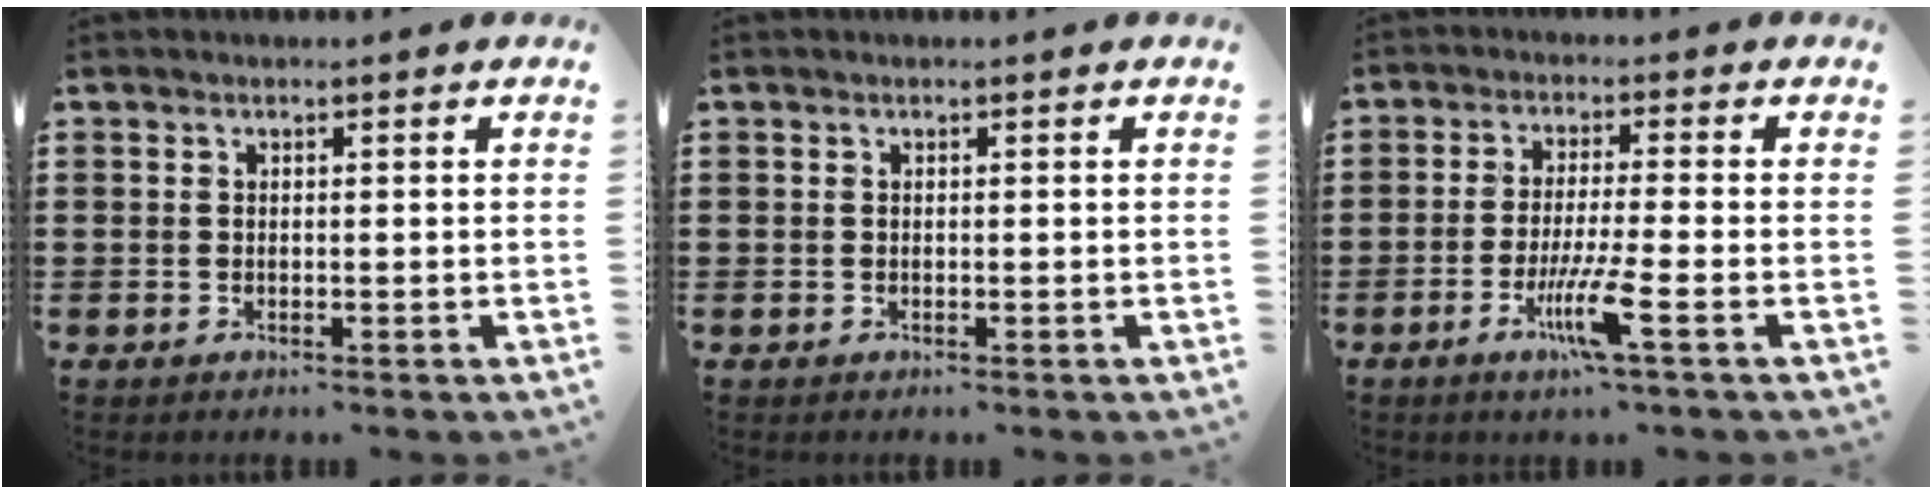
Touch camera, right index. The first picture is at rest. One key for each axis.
{"total": 0.0}
{"total": 7.0, "fx": -3.1, "fy": 0.1, "fz": 6.3, "tx": -0.122, "ty": -0.016, "tz": -0.056}